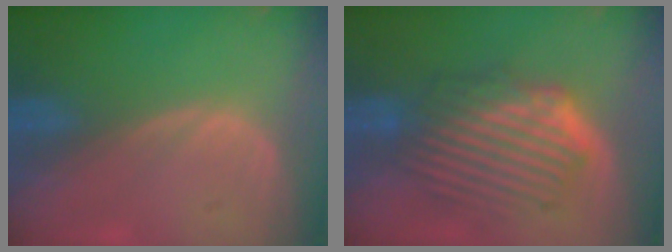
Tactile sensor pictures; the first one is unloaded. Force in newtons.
{"total": 9.6, "press": 8.5, "slide": 4.5}